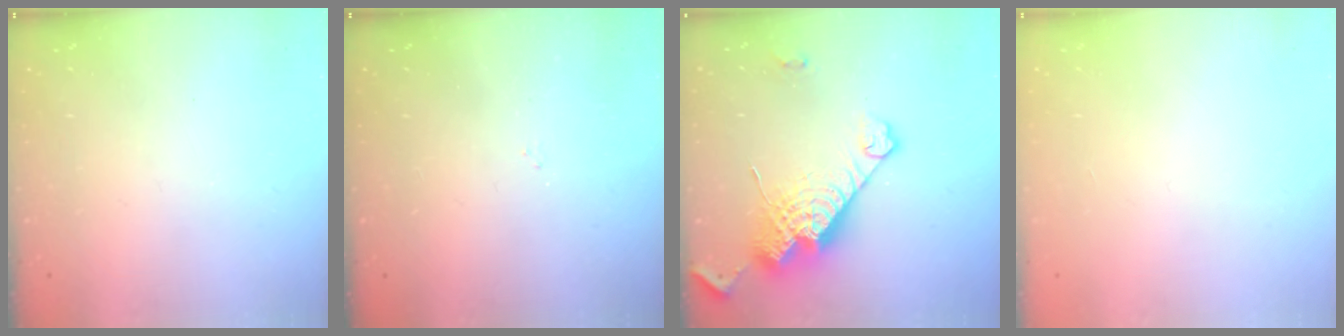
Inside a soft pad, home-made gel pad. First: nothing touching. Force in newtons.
{"total": 2.7, "press": 2.7, "slide": 0.4}
{"total": 17.7, "press": 17.6, "slide": 1.6}
{"total": 0.0}